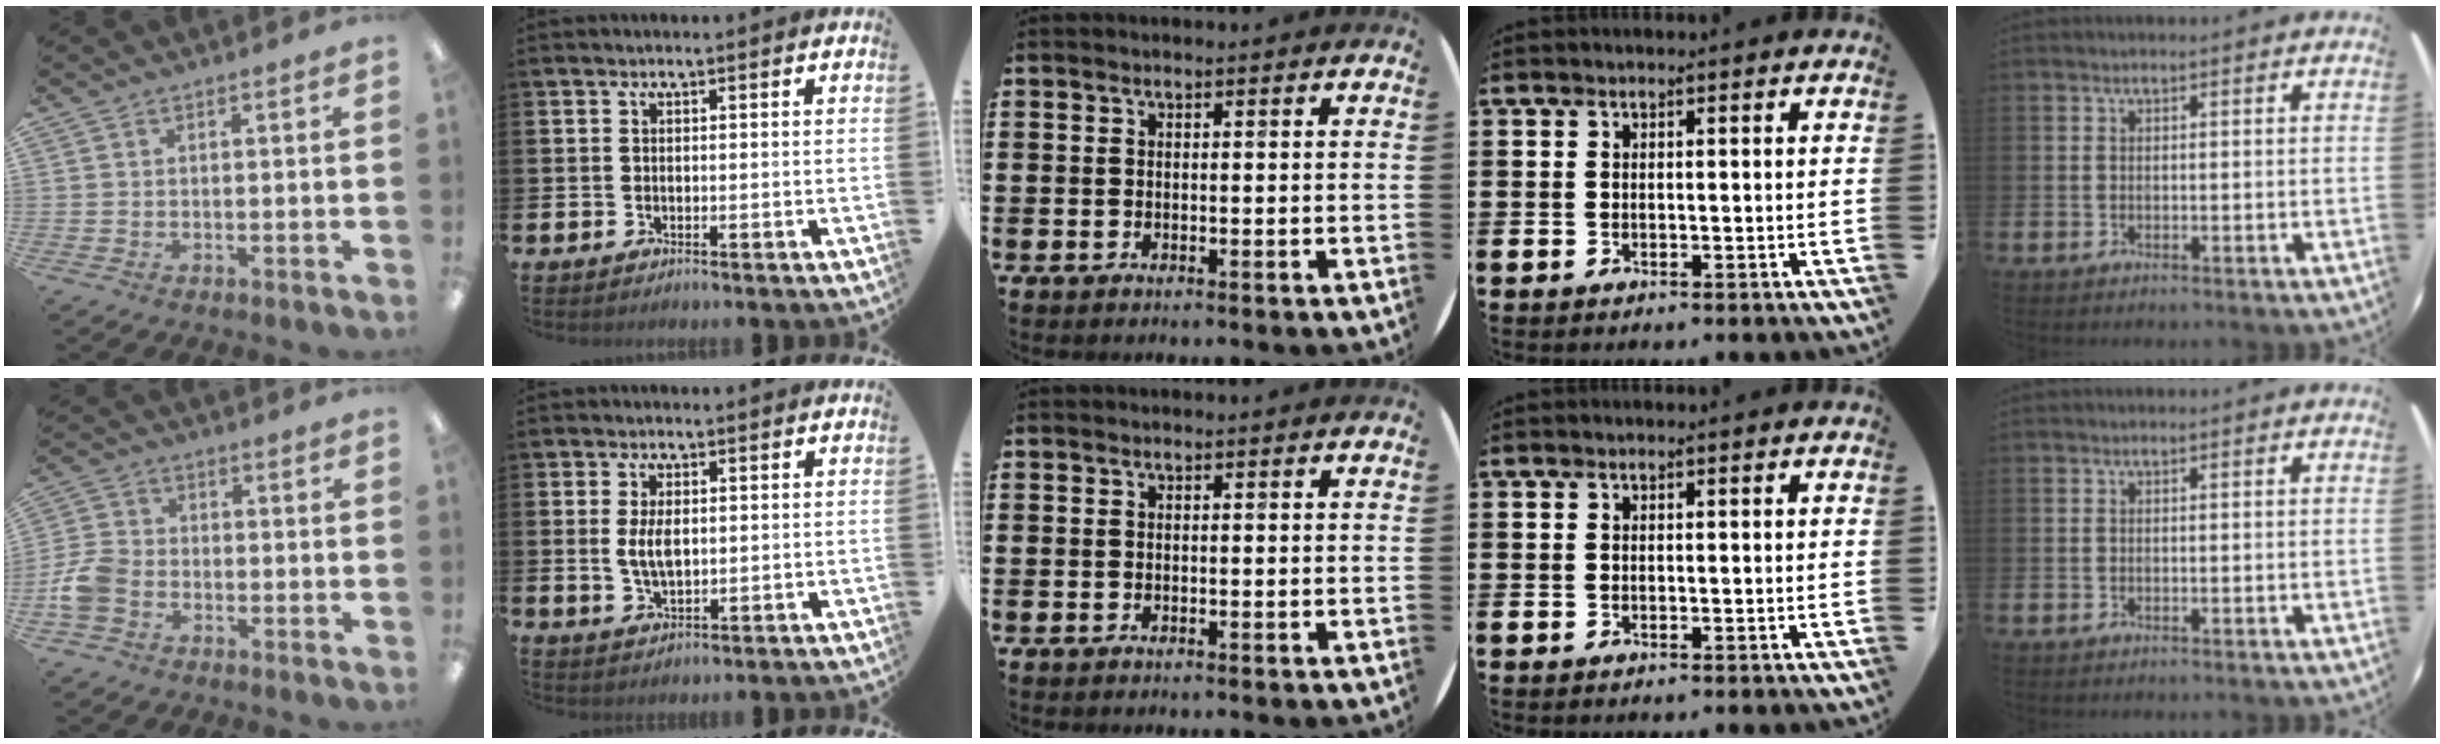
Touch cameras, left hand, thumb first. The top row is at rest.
{"thumb": {"total": 7.6, "force": [-3.1, 5.6, 4.1], "torque": [-0.088, 0.024, -0.057]}, "index": {"total": 4.3, "force": [0.8, 2.1, 3.7], "torque": [-0.067, 0.004, 0.010]}}